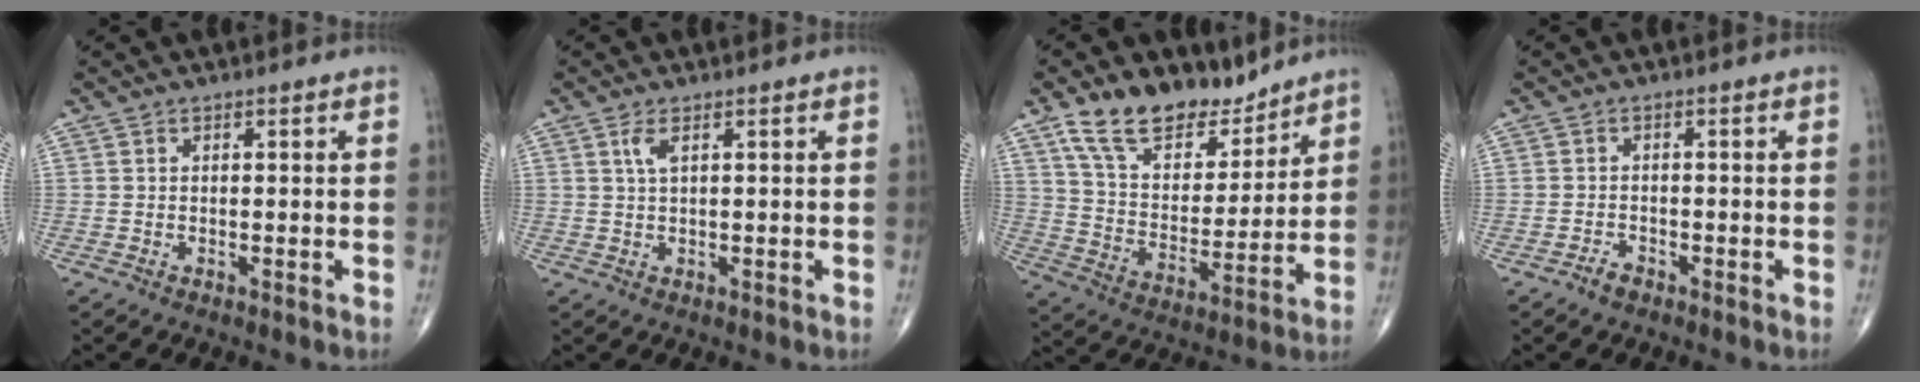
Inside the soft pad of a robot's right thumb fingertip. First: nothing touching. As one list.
[{"total": 2.1, "force": [0.9, 0.6, 1.8], "torque": [-0.044, 0.002, 0.022]}, {"total": 15.4, "force": [11.3, 7.8, 6.9], "torque": [-0.083, -0.065, 0.210]}, {"total": 1.8, "force": [-1.3, 1.0, 0.7], "torque": [-0.013, 0.005, -0.025]}]